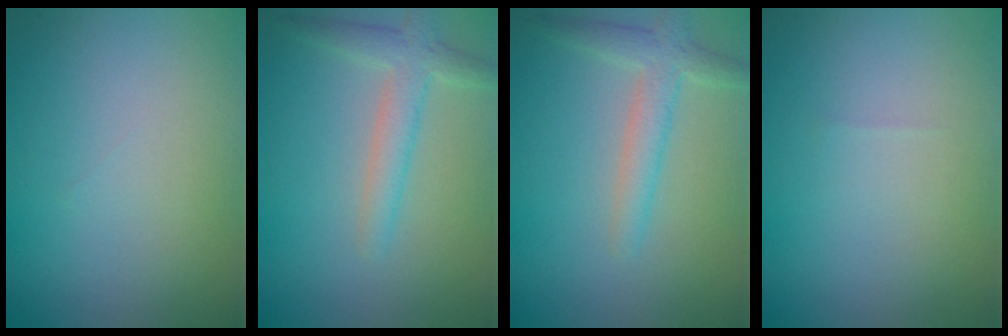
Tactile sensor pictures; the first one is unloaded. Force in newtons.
{"total": 2.8, "press": 2.8, "slide": 0.1}
{"total": 2.8, "press": 2.8, "slide": 0.1}
{"total": 0.0}